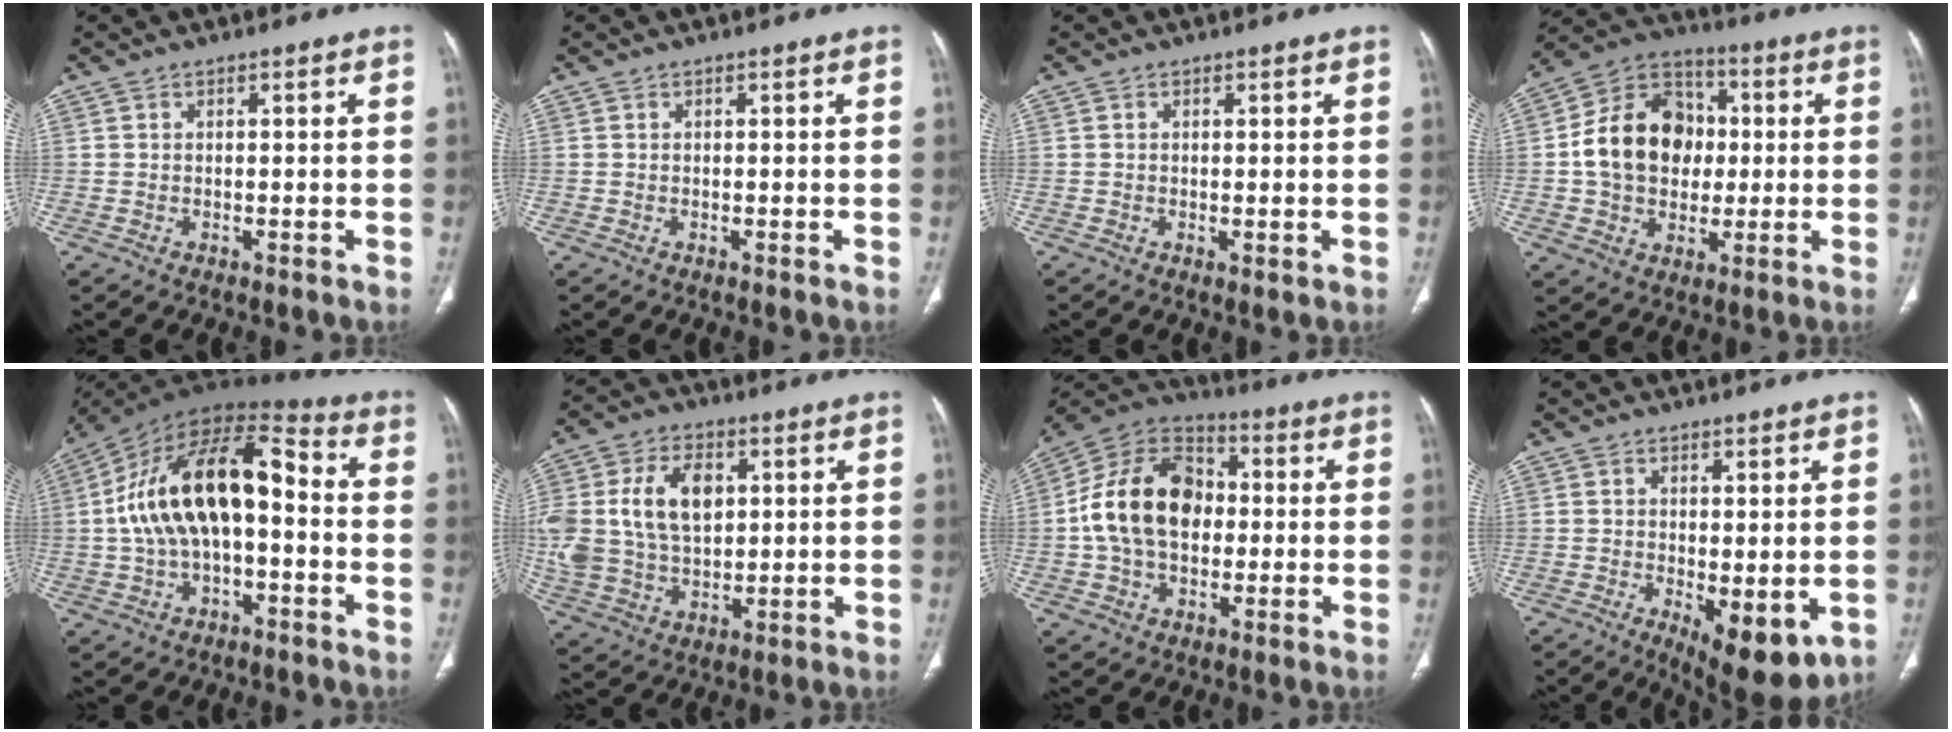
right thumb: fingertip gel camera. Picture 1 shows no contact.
{"total": 0.0}
{"total": 0.7, "force": [0.0, 0.2, 0.7], "torque": [-0.018, -0.006, 0.003]}
{"total": 16.9, "force": [0.6, 13.4, 10.3], "torque": [-0.144, 0.028, 0.009]}
{"total": 19.7, "force": [-0.5, 10.1, 17.0], "torque": [-0.298, 0.054, -0.012]}
{"total": 18.6, "force": [3.6, 12.7, 13.1], "torque": [-0.272, 0.001, 0.078]}
{"total": 17.2, "force": [0.2, 11.8, 12.5], "torque": [-0.213, 0.032, -0.006]}
{"total": 9.1, "force": [-2.1, 3.6, 8.0], "torque": [-0.106, -0.023, -0.018]}